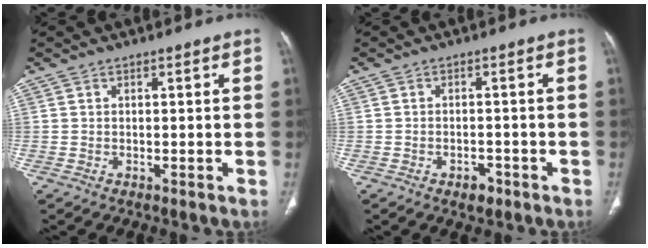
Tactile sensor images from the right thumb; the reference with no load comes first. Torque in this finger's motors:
{"motor_torque": [-0.23, 0.04, -0.15, 0.01, 0.06]}